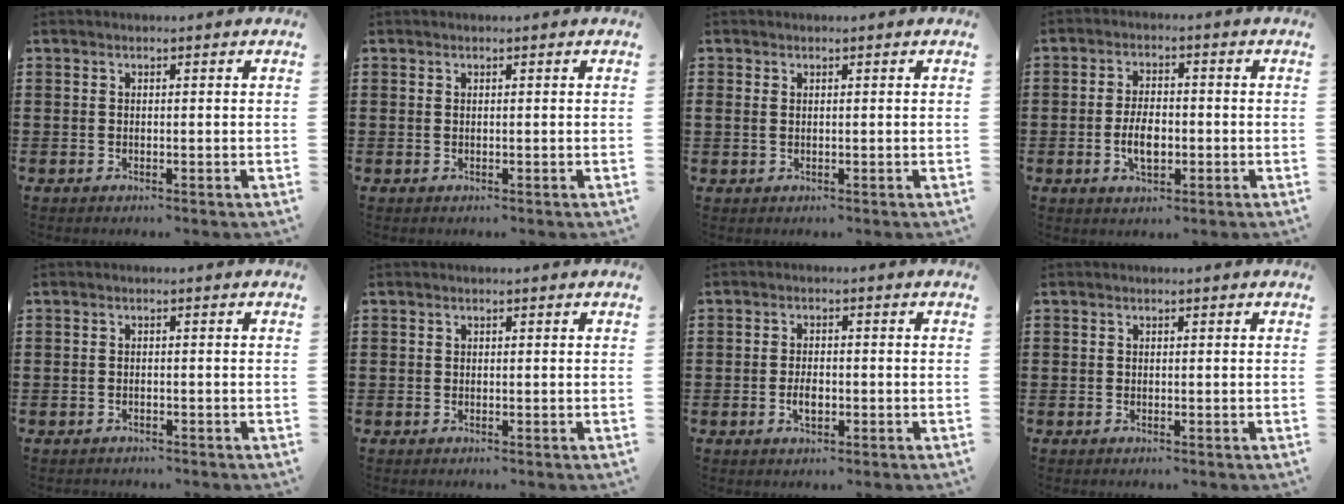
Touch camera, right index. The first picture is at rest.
{"total": 0.0}
{"total": 0.8, "force": [0.3, 0.4, 0.6], "torque": [-0.014, 0.003, 0.005]}
{"total": 5.2, "force": [-1.1, 2.7, 4.3], "torque": [-0.082, 0.000, -0.023]}
{"total": 0.8, "force": [-0.7, 0.3, 0.0], "torque": [-0.002, 0.001, -0.016]}
{"total": 0.0}
{"total": 2.9, "force": [-0.7, 1.4, 2.4], "torque": [-0.053, 0.001, -0.016]}
{"total": 0.0}